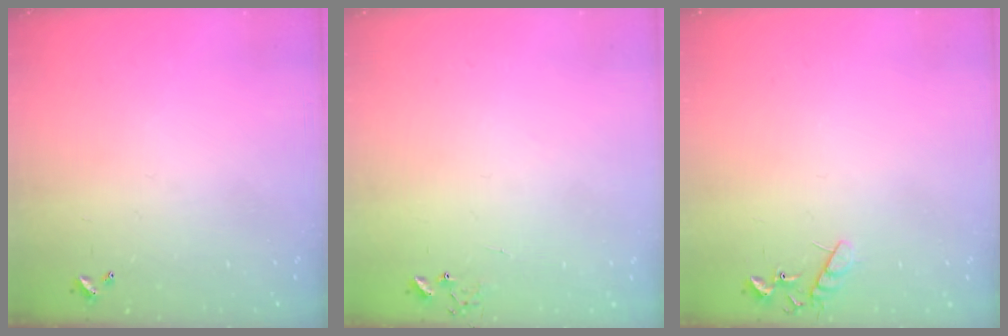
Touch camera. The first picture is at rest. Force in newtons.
{"total": 6.5, "press": 6.5, "slide": 0.5}
{"total": 8.0, "press": 8.0, "slide": 0.4}